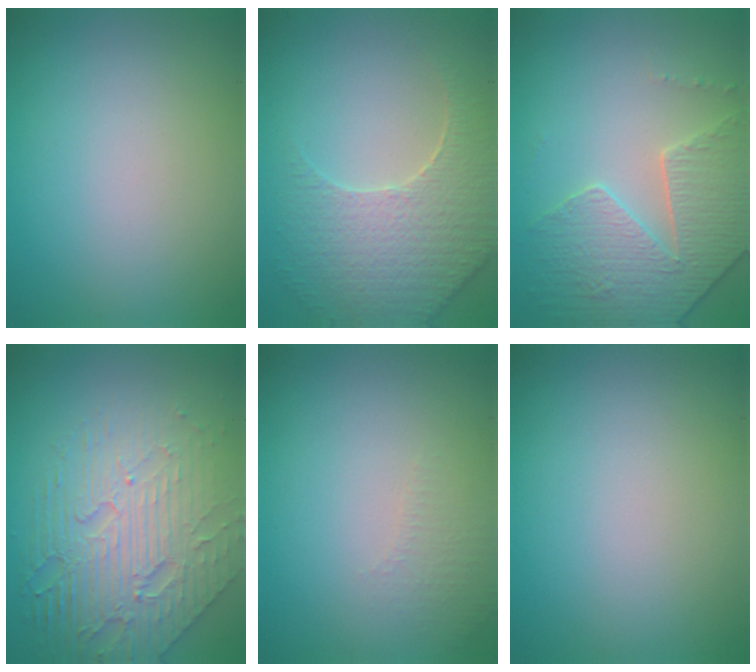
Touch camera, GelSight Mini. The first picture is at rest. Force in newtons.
{"total": 4.5, "press": 4.3, "slide": 1.5}
{"total": 4.2, "press": 4.1, "slide": 1.0}
{"total": 8.1, "press": 5.6, "slide": 5.9}
{"total": 1.4, "press": 1.3, "slide": 0.4}
{"total": 0.0}